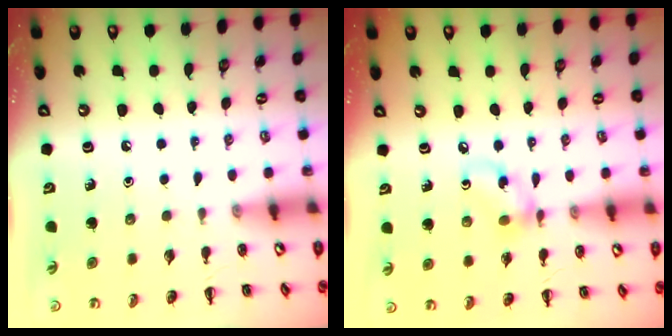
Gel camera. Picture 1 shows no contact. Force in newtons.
{"total": 6.8, "press": 6.7, "slide": 1.0}